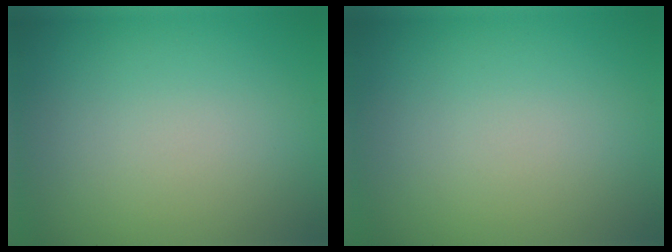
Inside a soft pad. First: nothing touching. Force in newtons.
{"total": 0.0}